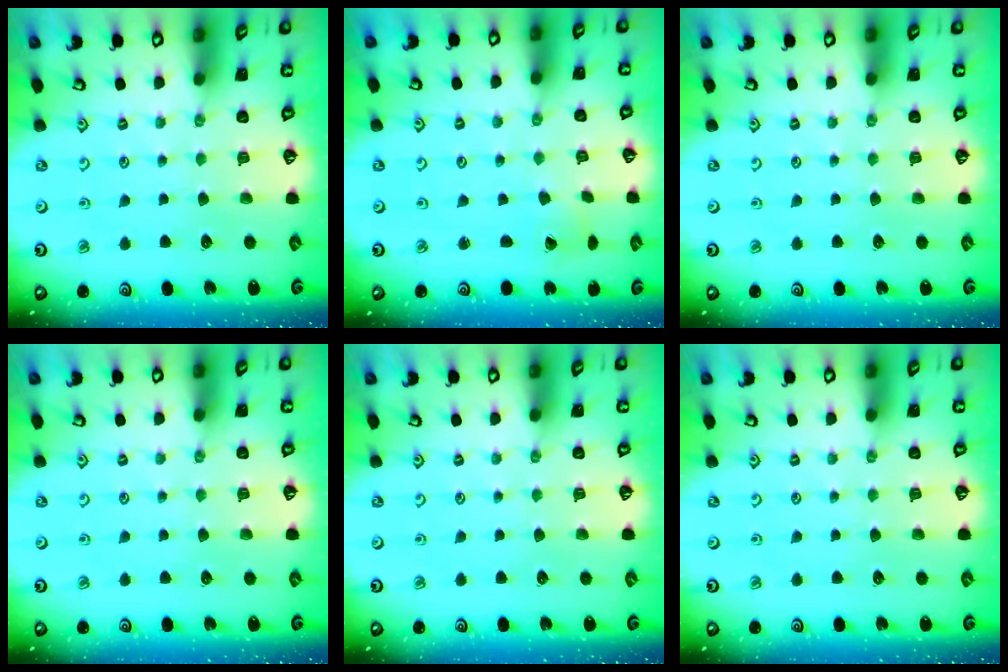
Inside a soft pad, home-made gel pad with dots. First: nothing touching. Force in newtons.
{"total": 2.3, "press": 2.3, "slide": 0.2}
{"total": 0.0}
{"total": 0.0}
{"total": 0.0}
{"total": 0.0}